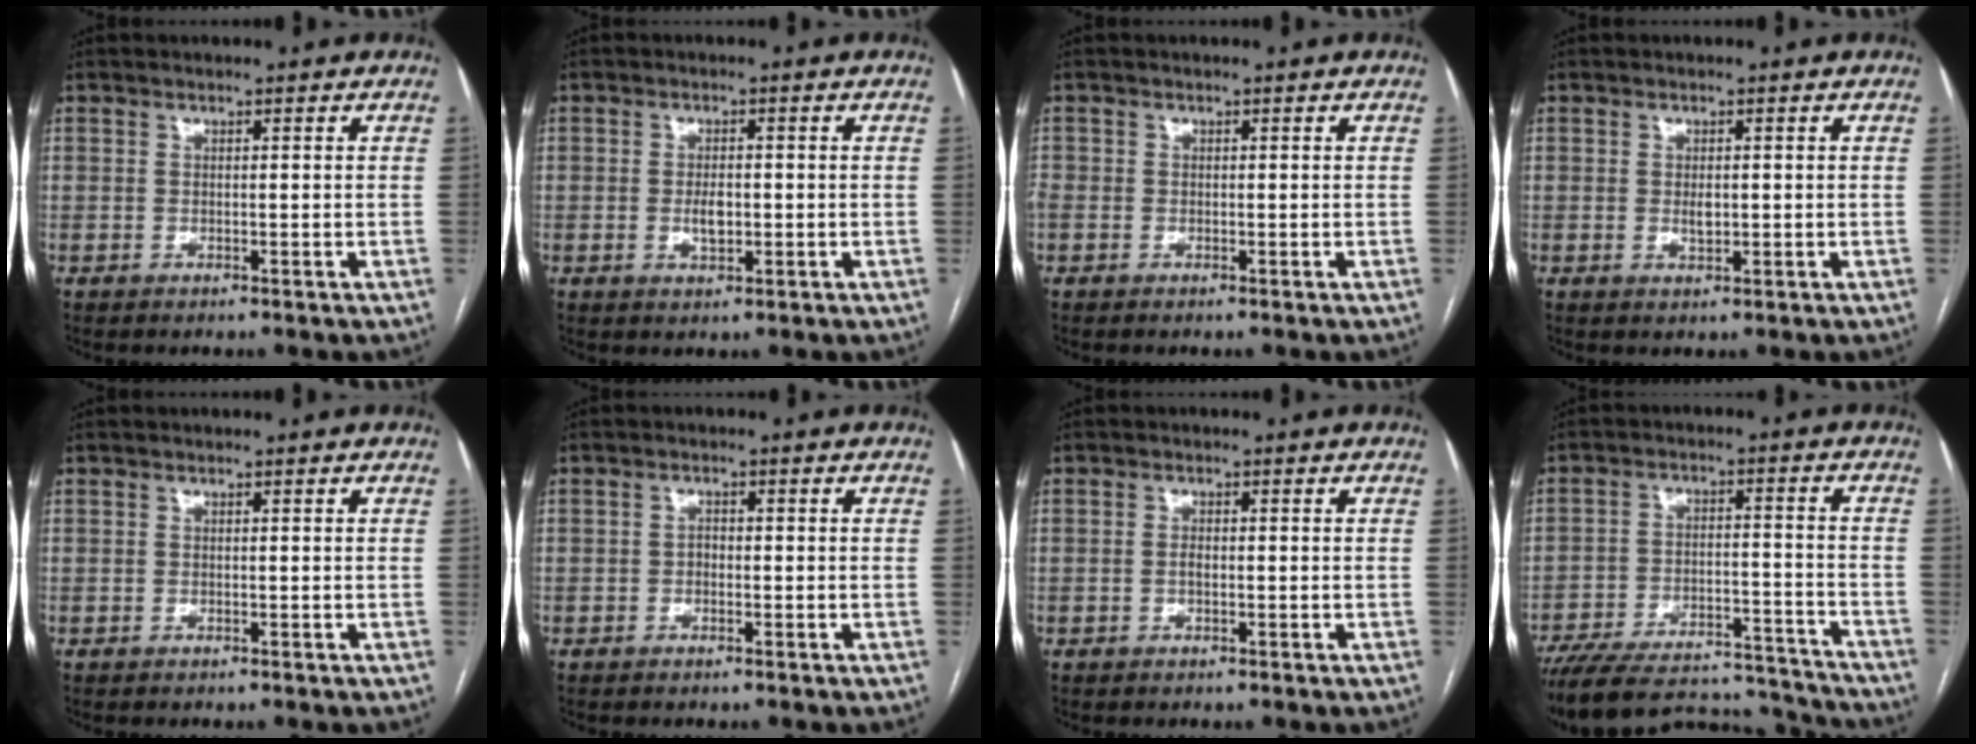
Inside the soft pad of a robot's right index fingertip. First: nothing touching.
{"total": 2.6, "force": [-0.3, 1.2, 2.3], "torque": [-0.045, 0.002, 0.000]}
{"total": 1.5, "force": [-0.5, 1.2, 0.7], "torque": [-0.024, 0.006, -0.011]}
{"total": 1.6, "force": [0.1, 0.8, 1.4], "torque": [-0.026, 0.000, 0.007]}
{"total": 0.0}
{"total": 1.1, "force": [-0.3, 0.8, 0.7], "torque": [-0.013, 0.003, -0.007]}
{"total": 1.0, "force": [-0.1, 0.4, 0.9], "torque": [-0.019, 0.002, 0.000]}
{"total": 22.2, "force": [-20.5, 4.8, 6.9], "torque": [-0.115, 0.005, -0.294]}